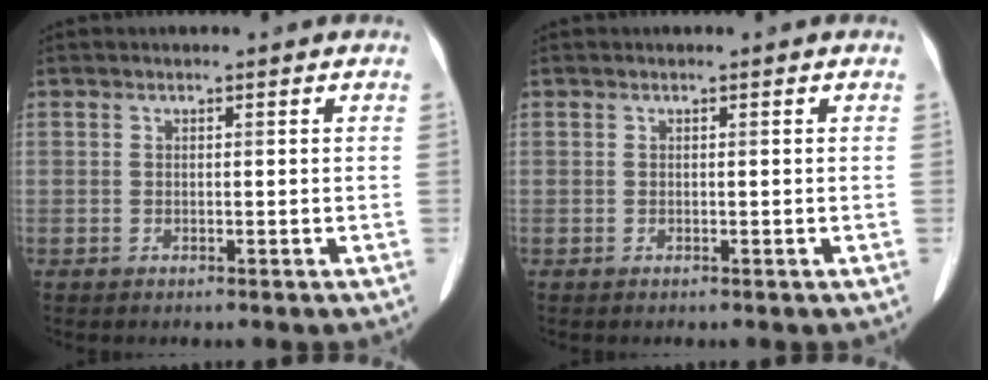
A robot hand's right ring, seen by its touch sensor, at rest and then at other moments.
{"total": 0.0}